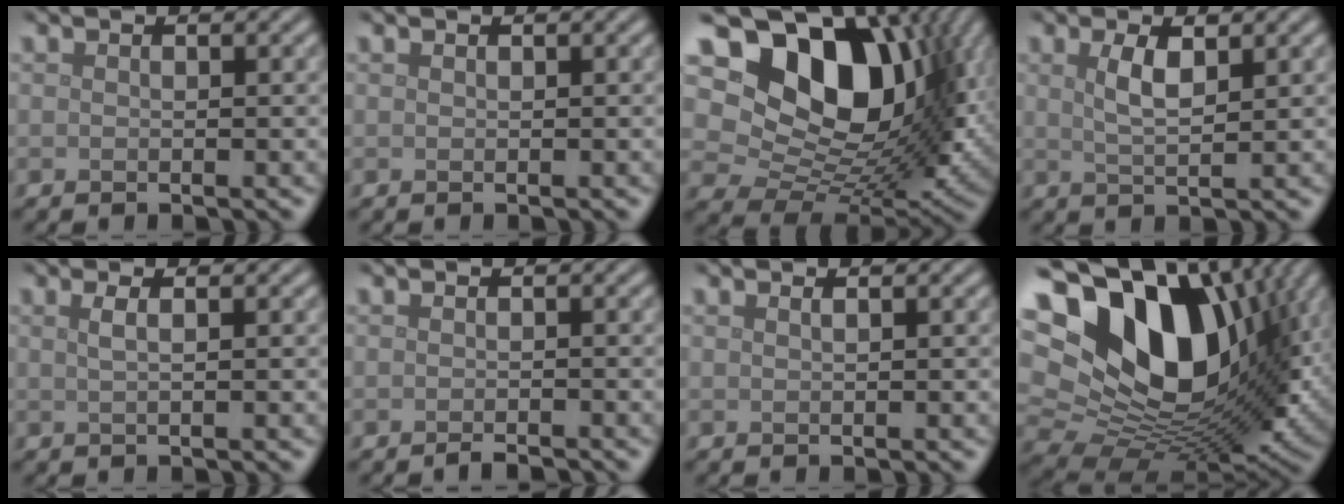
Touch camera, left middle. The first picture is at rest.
{"total": 0.0}
{"total": 16.3, "force": [5.3, 11.2, 10.7], "torque": [-0.191, 0.014, 0.099]}
{"total": 2.6, "force": [1.1, 0.8, 2.2], "torque": [-0.042, 0.000, 0.022]}
{"total": 1.5, "force": [0.3, 0.6, 1.3], "torque": [-0.021, 0.001, -0.001]}
{"total": 1.0, "force": [-0.9, 0.1, 0.5], "torque": [-0.006, -0.001, -0.017]}
{"total": 0.5, "force": [0.2, 0.3, 0.4], "torque": [-0.004, -0.001, 0.000]}
{"total": 20.2, "force": [5.4, 13.5, 14.0], "torque": [-0.269, -0.002, 0.118]}